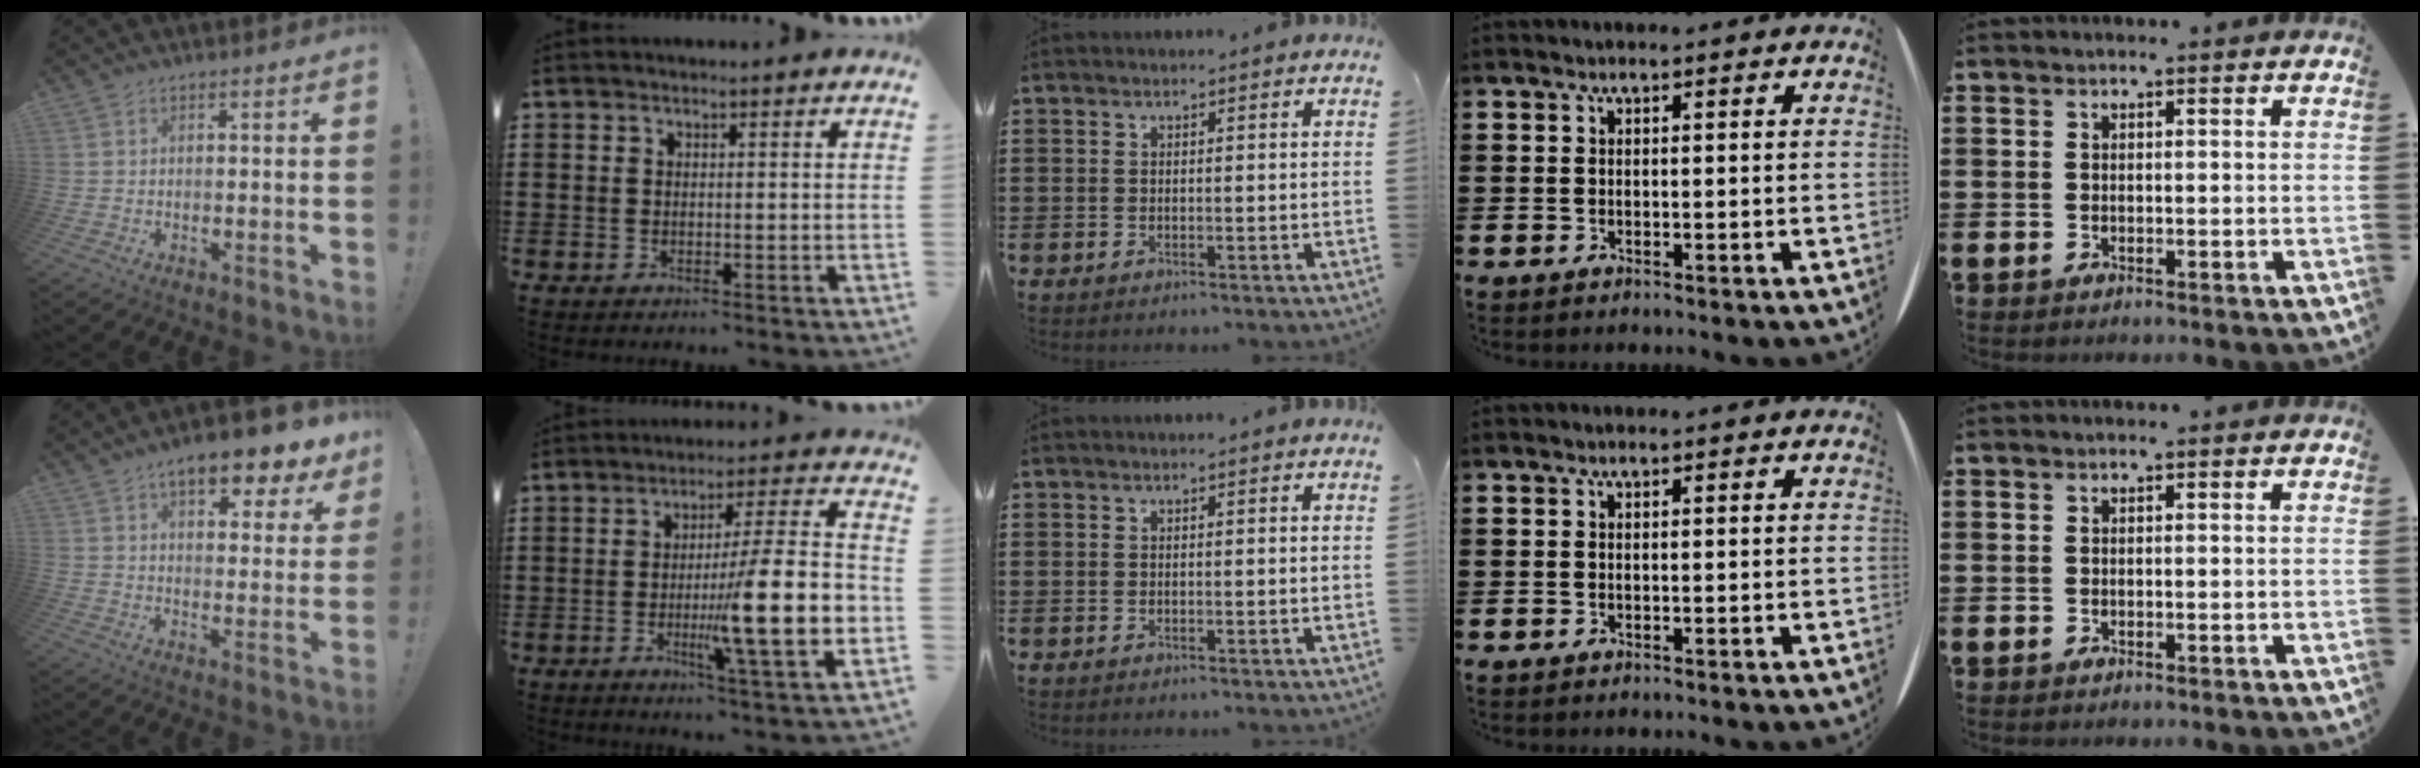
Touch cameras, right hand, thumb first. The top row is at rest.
{"thumb": {"total": 10.6, "force": [7.3, 3.3, 6.9], "torque": [-0.095, -0.047, 0.121]}, "index": {"total": 15.6, "force": [-3.6, 1.6, 15.1], "torque": [-0.231, -0.017, -0.065]}}